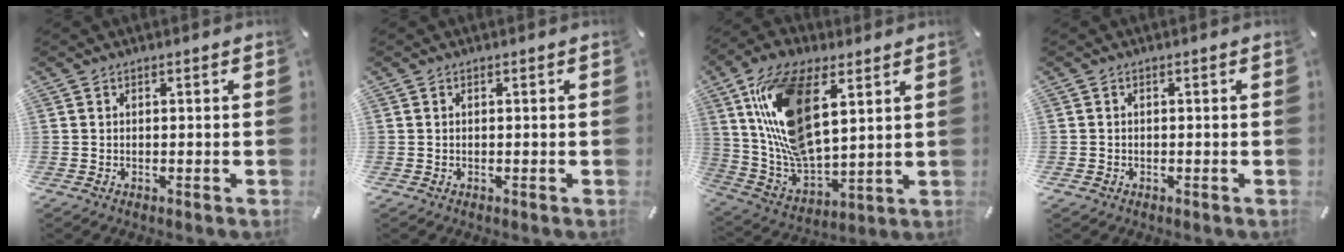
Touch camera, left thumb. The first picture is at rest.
{"total": 0.0}
{"total": 20.5, "force": [8.6, 10.5, 15.3], "torque": [-0.341, -0.028, 0.148]}
{"total": 0.6, "force": [-0.3, 0.5, 0.0], "torque": [0.002, 0.004, -0.007]}